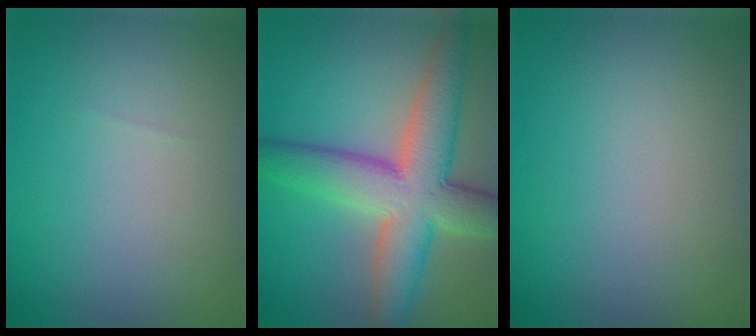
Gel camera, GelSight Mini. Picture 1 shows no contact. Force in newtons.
{"total": 9.2, "press": 9.1, "slide": 0.5}
{"total": 0.0}